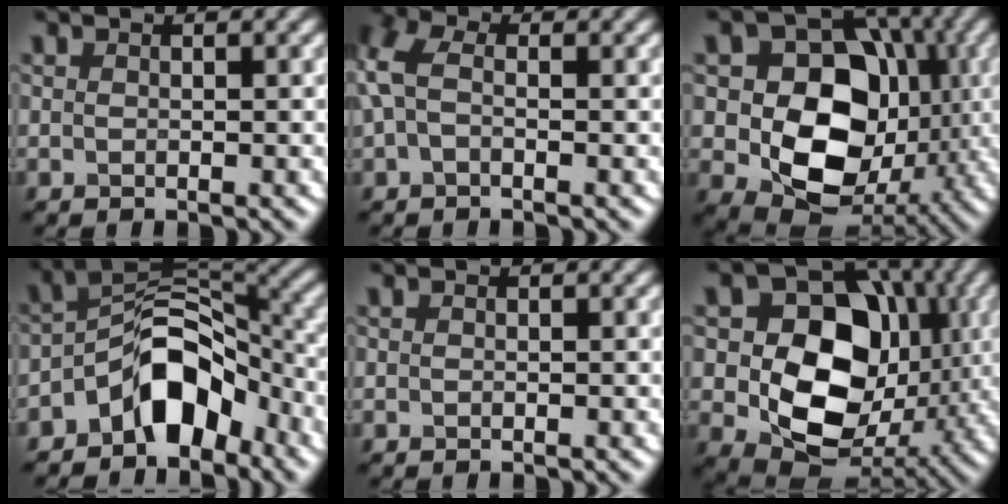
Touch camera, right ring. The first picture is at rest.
{"total": 4.1, "force": [0.5, 2.7, 3.1], "torque": [-0.083, 0.012, -0.002]}
{"total": 11.8, "force": [-0.6, 9.0, 7.6], "torque": [-0.111, -0.010, -0.010]}
{"total": 7.4, "force": [-4.2, 3.9, 4.7], "torque": [-0.053, 0.015, -0.085]}
{"total": 0.0}
{"total": 12.7, "force": [0.3, 9.7, 8.3], "torque": [-0.122, -0.014, 0.007]}